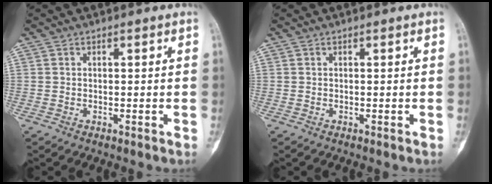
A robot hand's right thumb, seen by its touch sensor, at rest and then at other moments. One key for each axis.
{"total": 0.0}